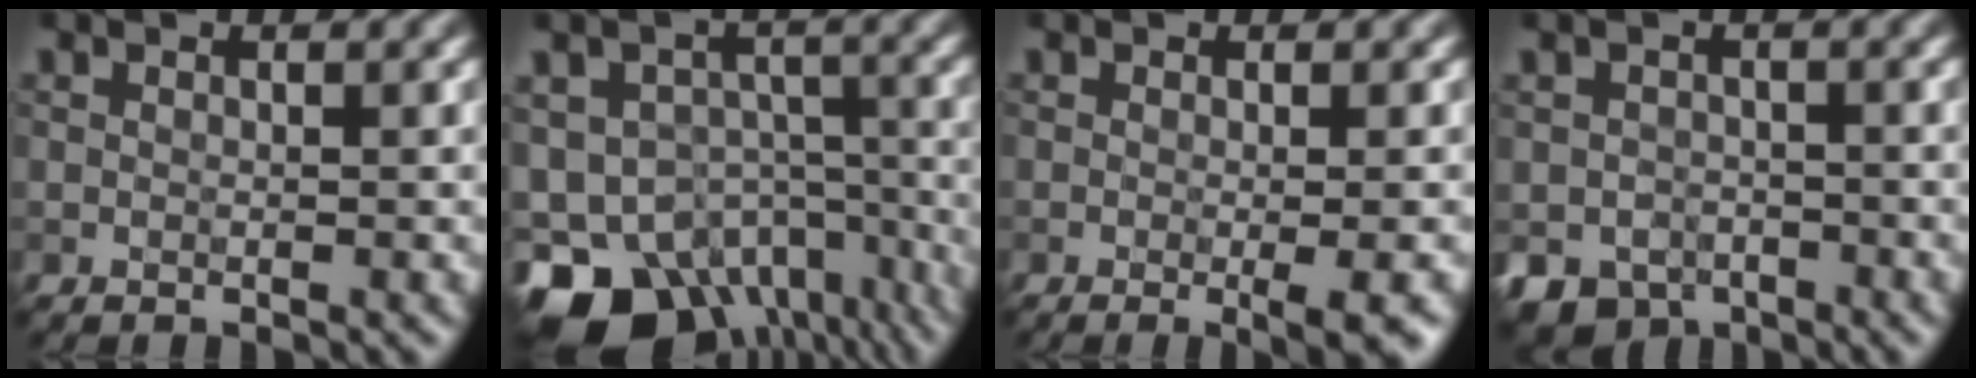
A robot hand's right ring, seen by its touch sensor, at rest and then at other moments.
{"total": 14.1, "force": [-9.0, 8.8, 6.3], "torque": [-0.129, -0.036, -0.114]}
{"total": 3.5, "force": [-0.7, 0.9, 3.3], "torque": [-0.037, -0.008, -0.006]}
{"total": 4.3, "force": [-2.4, 3.0, 1.8], "torque": [-0.030, -0.015, -0.041]}